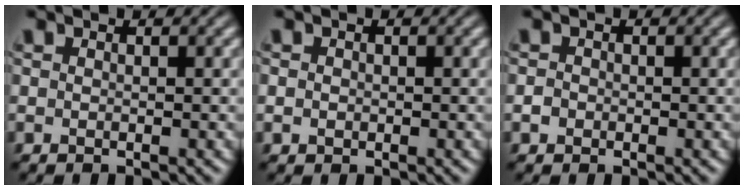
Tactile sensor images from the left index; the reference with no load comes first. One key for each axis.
{"total": 0.8, "fx": -0.2, "fy": 0.8, "fz": 0.2, "tx": 0.001, "ty": 0.003, "tz": -0.006}
{"total": 0.7, "fx": -0.3, "fy": 0.6, "fz": 0.0, "tx": 0.005, "ty": 0.004, "tz": -0.009}